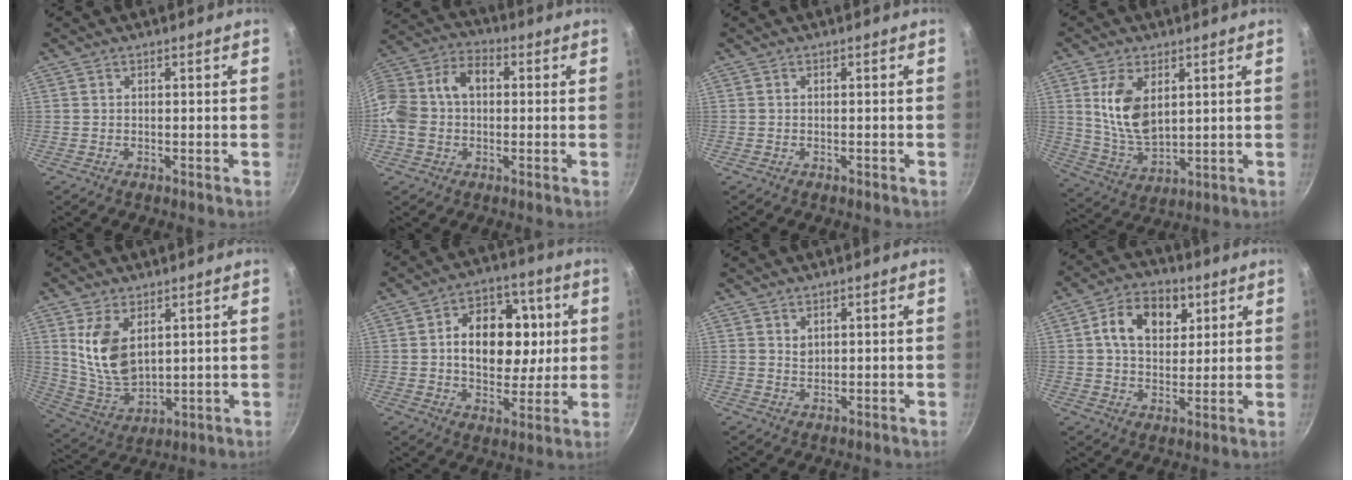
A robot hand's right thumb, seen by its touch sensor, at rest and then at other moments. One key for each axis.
{"total": 13.8, "fx": 0.2, "fy": 10.2, "fz": 9.3, "tx": -0.176, "ty": 0.045, "tz": -0.005}
{"total": 0.0}
{"total": 11.0, "fx": 3.3, "fy": 6.1, "fz": 8.5, "tx": -0.151, "ty": -0.022, "tz": 0.075}
{"total": 11.5, "fx": 3.9, "fy": 6.6, "fz": 8.6, "tx": -0.150, "ty": -0.023, "tz": 0.094}
{"total": 16.2, "fx": 1.9, "fy": 11.2, "fz": 11.5, "tx": -0.120, "ty": 0.015, "tz": 0.028}
{"total": 1.4, "fx": 0.8, "fy": 0.9, "fz": 0.7, "tx": -0.003, "ty": -0.009, "tz": 0.017}
{"total": 11.8, "fx": 3.8, "fy": 8.0, "fz": 7.7, "tx": -0.098, "ty": -0.003, "tz": 0.061}